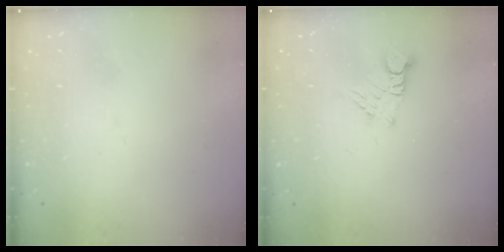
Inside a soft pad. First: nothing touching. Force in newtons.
{"total": 3.2, "press": 3.2, "slide": 0.2}